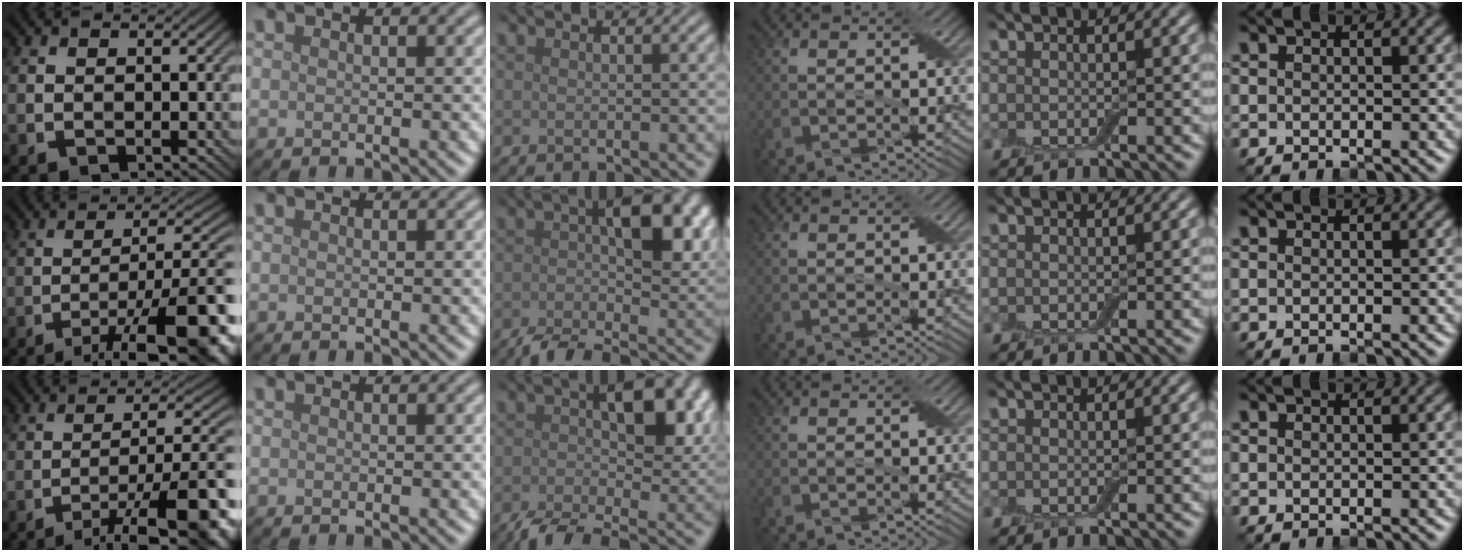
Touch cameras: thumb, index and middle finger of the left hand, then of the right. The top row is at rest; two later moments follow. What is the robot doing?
{"motion": "close", "object": "airpods case & airpods"}